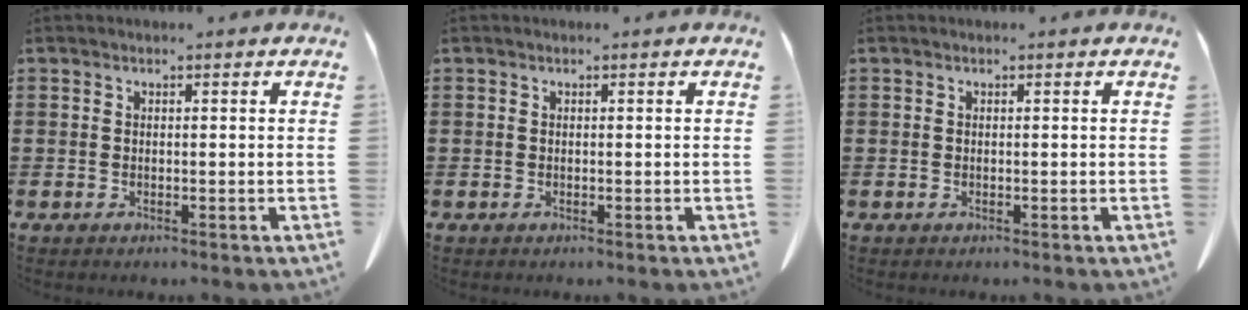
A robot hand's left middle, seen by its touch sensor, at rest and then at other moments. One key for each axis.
{"total": 0.0}
{"total": 0.0}